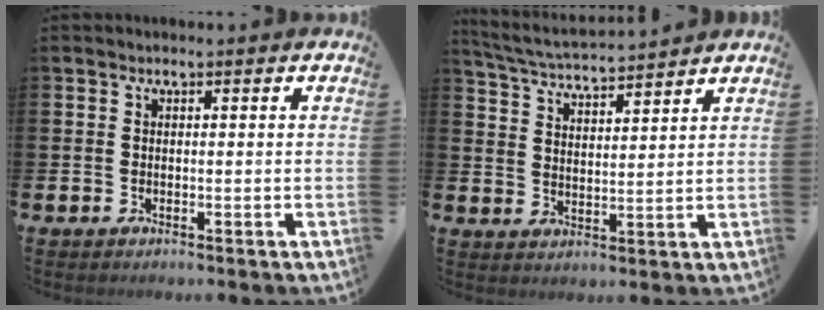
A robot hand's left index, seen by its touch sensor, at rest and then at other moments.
{"total": 4.7, "force": [4.6, 0.0, 0.8], "torque": [-0.036, -0.032, 0.080]}